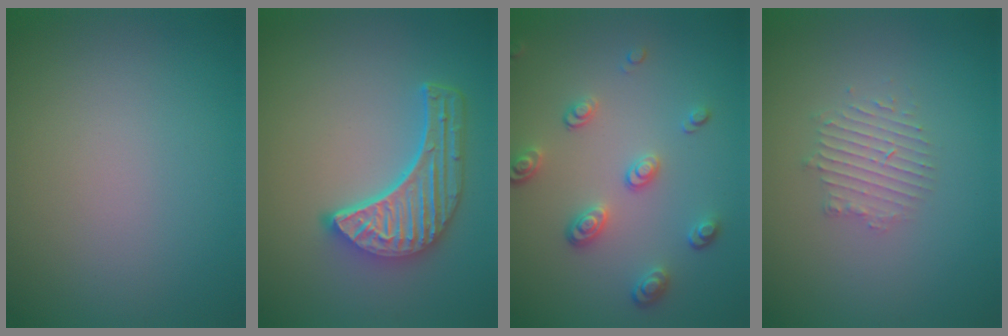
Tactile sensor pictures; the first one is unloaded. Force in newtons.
{"total": 5.8, "press": 4.4, "slide": 3.7}
{"total": 3.2, "press": 2.6, "slide": 1.8}
{"total": 2.1, "press": 2.1, "slide": 0.4}